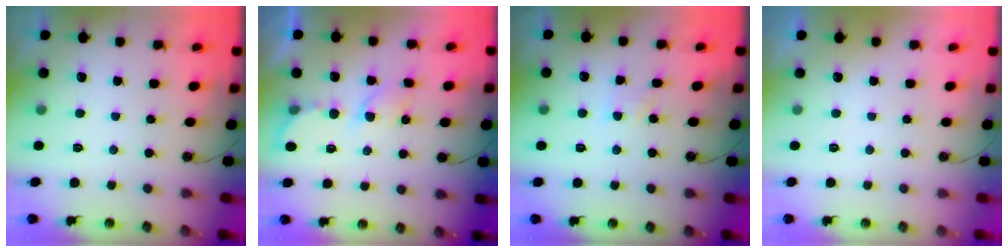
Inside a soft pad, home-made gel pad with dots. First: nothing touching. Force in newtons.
{"total": 6.2, "press": 6.2, "slide": 0.2}
{"total": 4.0, "press": 4.0, "slide": 0.4}
{"total": 0.0}